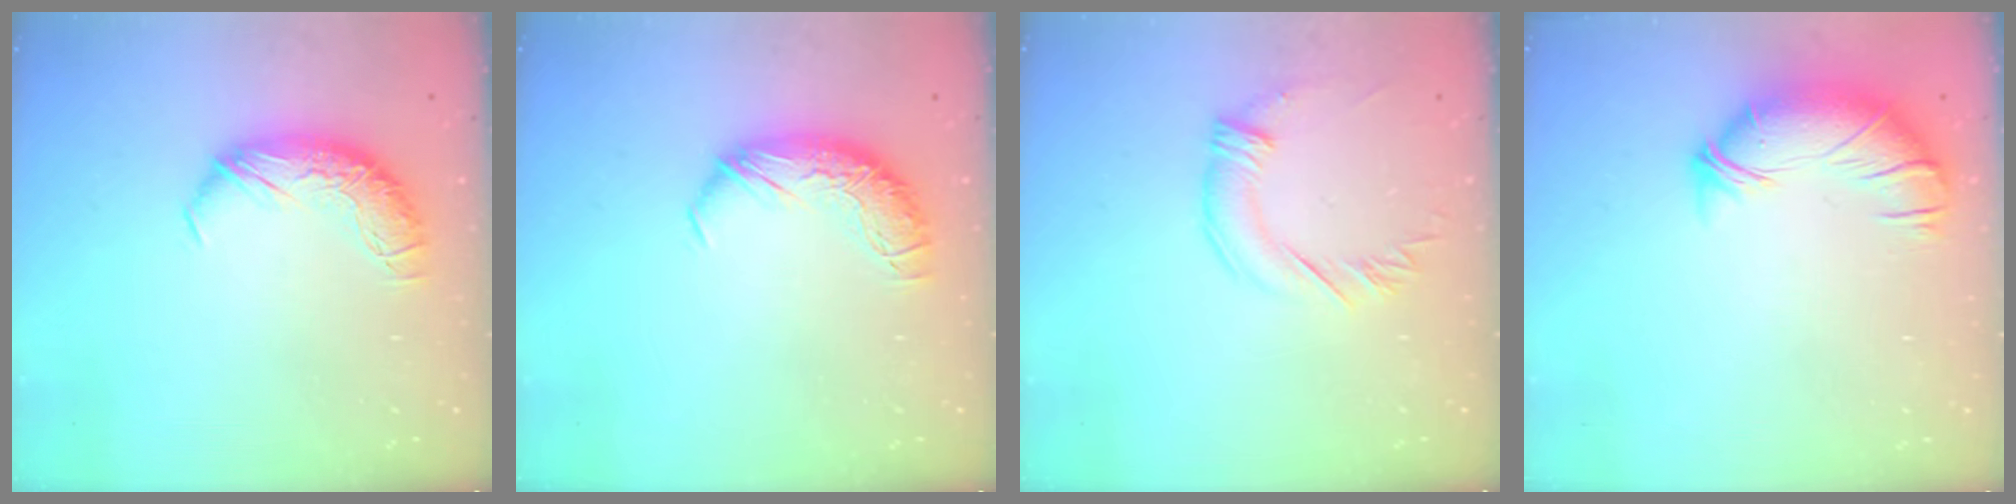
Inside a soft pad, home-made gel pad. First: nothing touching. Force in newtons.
{"total": 0.0}
{"total": 2.1, "press": 1.8, "slide": 1.0}
{"total": 2.8, "press": 1.5, "slide": 2.3}